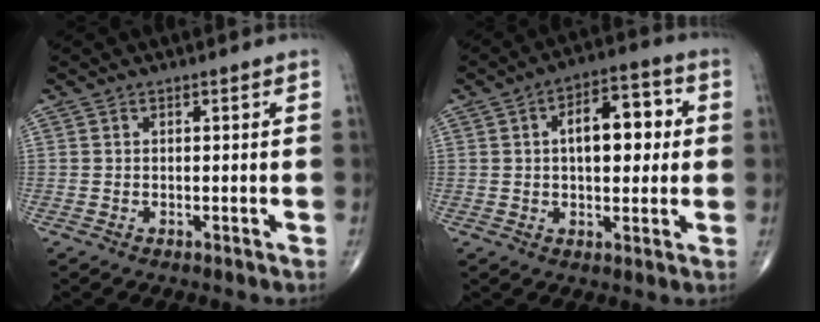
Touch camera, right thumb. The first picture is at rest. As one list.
[{"total": 12.8, "force": [2.0, 6.8, 10.7], "torque": [-0.125, 0.022, 0.024]}]